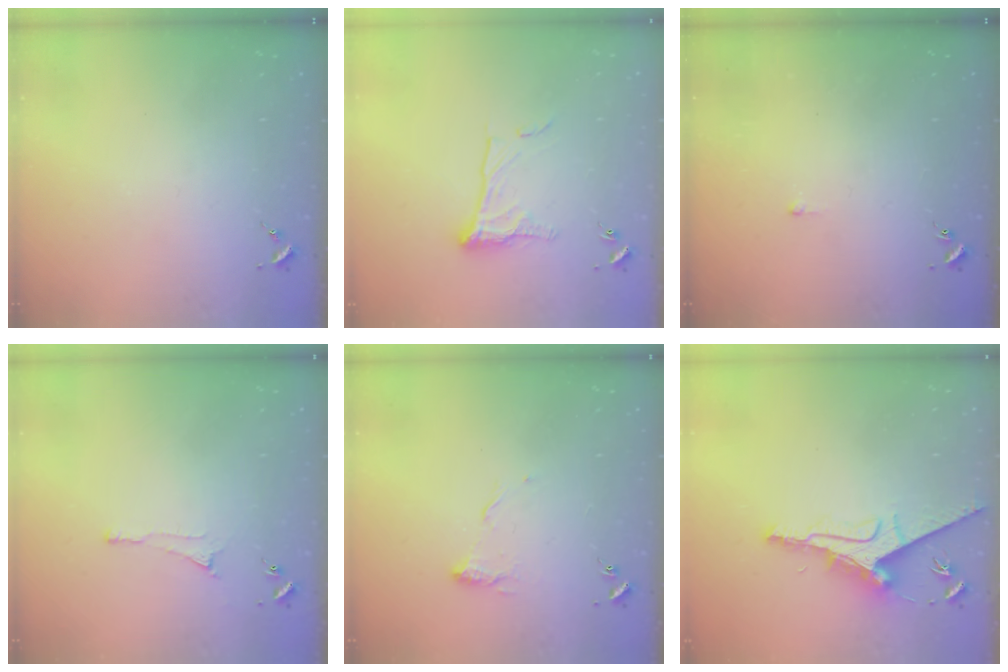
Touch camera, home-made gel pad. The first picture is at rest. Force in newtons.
{"total": 11.1, "press": 11.1, "slide": 0.6}
{"total": 1.8, "press": 1.8, "slide": 0.3}
{"total": 4.9, "press": 4.8, "slide": 0.6}
{"total": 7.1, "press": 7.1, "slide": 0.2}
{"total": 11.5, "press": 11.4, "slide": 0.9}